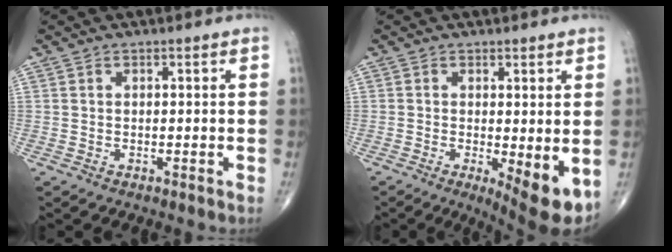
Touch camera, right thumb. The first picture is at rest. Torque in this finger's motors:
{"motor_torque": [-0.36, 0.79, -0.14, -0.12, 0.02]}